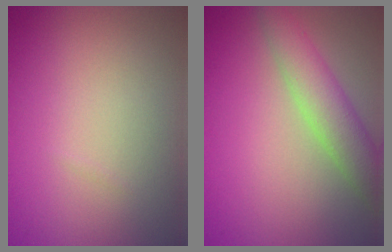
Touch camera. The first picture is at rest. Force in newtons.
{"total": 4.3, "press": 4.3, "slide": 0.2}